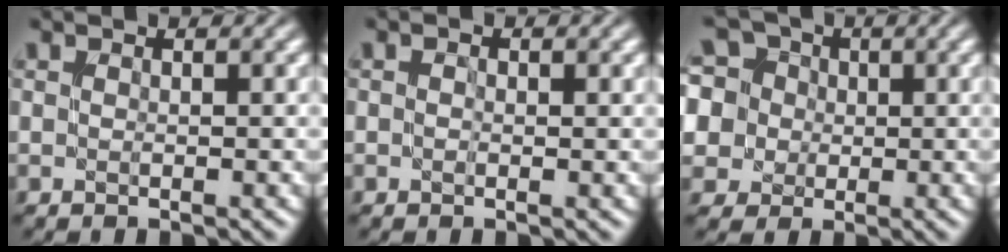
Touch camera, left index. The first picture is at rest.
{"total": 0.8, "force": [0.1, 0.5, 0.7], "torque": [-0.007, -0.002, 0.002]}
{"total": 10.5, "force": [2.9, 9.0, 4.6], "torque": [-0.110, 0.046, 0.023]}